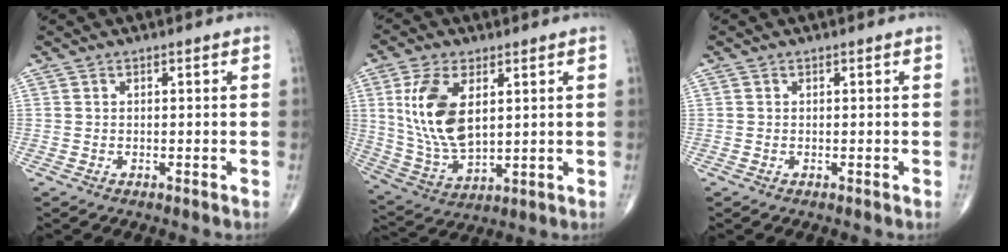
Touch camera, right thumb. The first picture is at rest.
{"total": 14.1, "force": [3.6, 7.5, 11.4], "torque": [-0.226, -0.018, 0.081]}
{"total": 0.0}